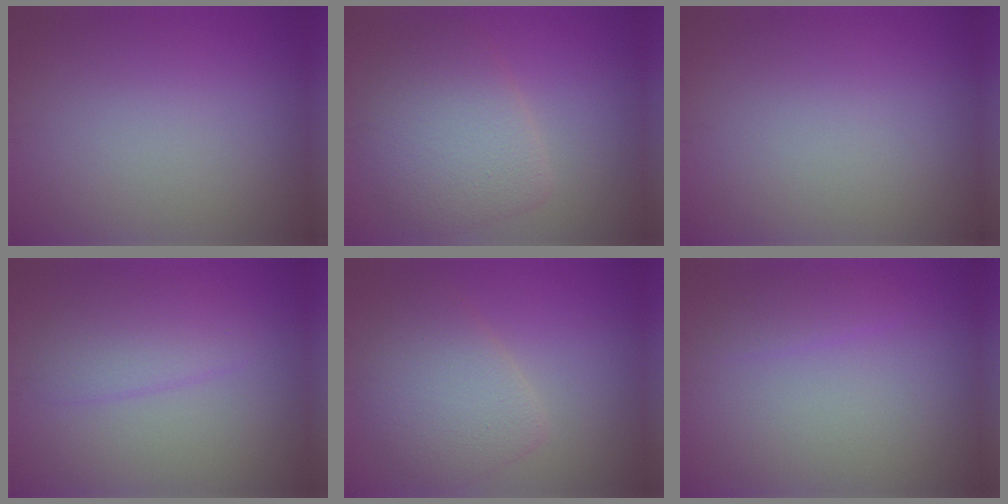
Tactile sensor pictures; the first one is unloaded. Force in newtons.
{"total": 5.6, "press": 5.6, "slide": 0.7}
{"total": 0.0}
{"total": 2.6, "press": 2.6, "slide": 0.1}
{"total": 4.9, "press": 4.9, "slide": 0.3}
{"total": 1.4, "press": 1.4, "slide": 0.0}